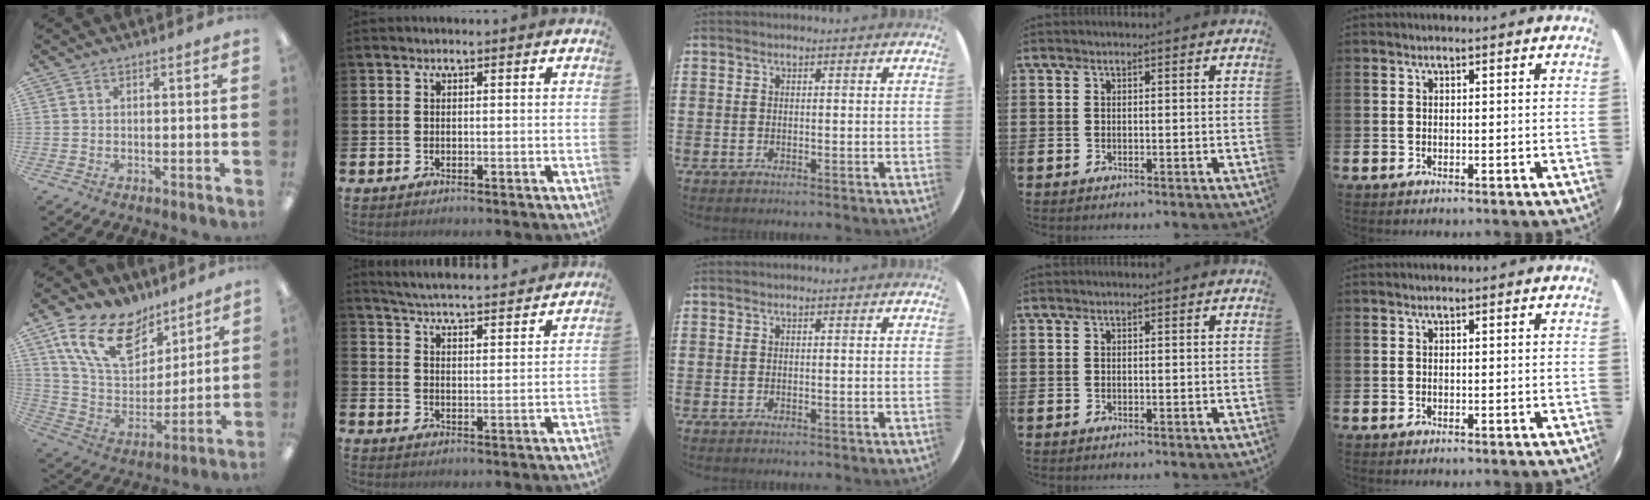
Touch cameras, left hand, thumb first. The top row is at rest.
{"thumb": {"total": 18.8, "force": [11.3, 11.1, 10.1], "torque": [-0.193, -0.045, 0.211]}, "index": {"total": 5.4, "force": [5.3, 0.0, 0.8], "torque": [-0.038, -0.041, 0.091]}}